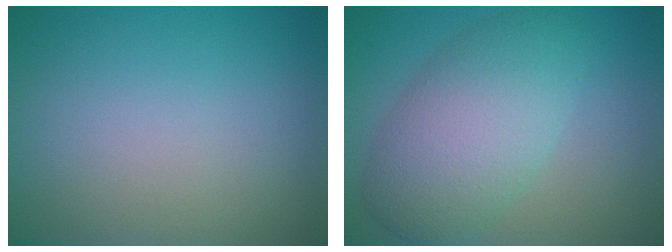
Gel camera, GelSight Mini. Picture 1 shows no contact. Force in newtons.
{"total": 7.1, "press": 7.1, "slide": 0.2}